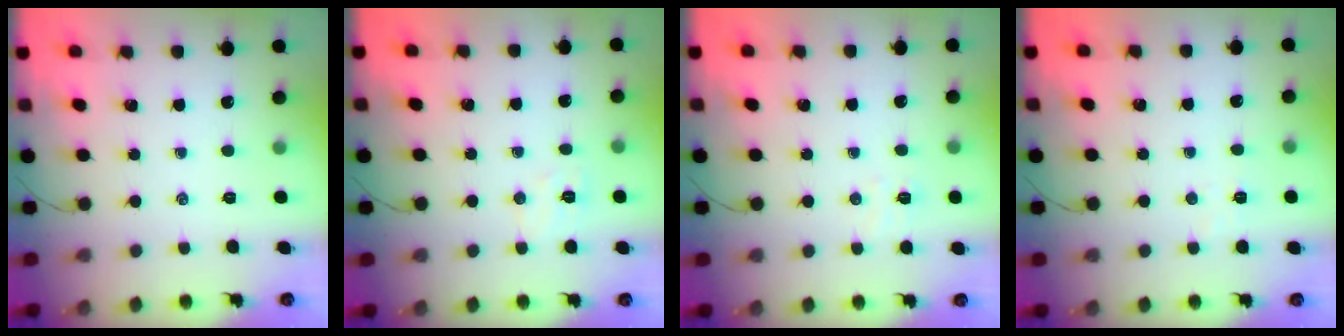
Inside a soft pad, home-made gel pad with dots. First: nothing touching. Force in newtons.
{"total": 5.0, "press": 4.9, "slide": 1.0}
{"total": 3.5, "press": 3.4, "slide": 0.9}
{"total": 2.4, "press": 2.3, "slide": 0.6}